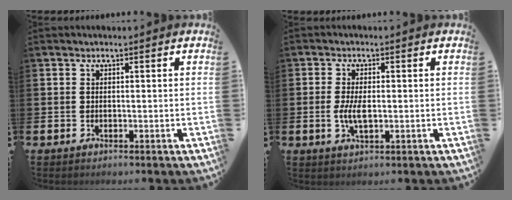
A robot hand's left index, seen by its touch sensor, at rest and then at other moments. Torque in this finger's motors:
{"motor_torque": [0.87, 0.24, 0.14, 0.14]}